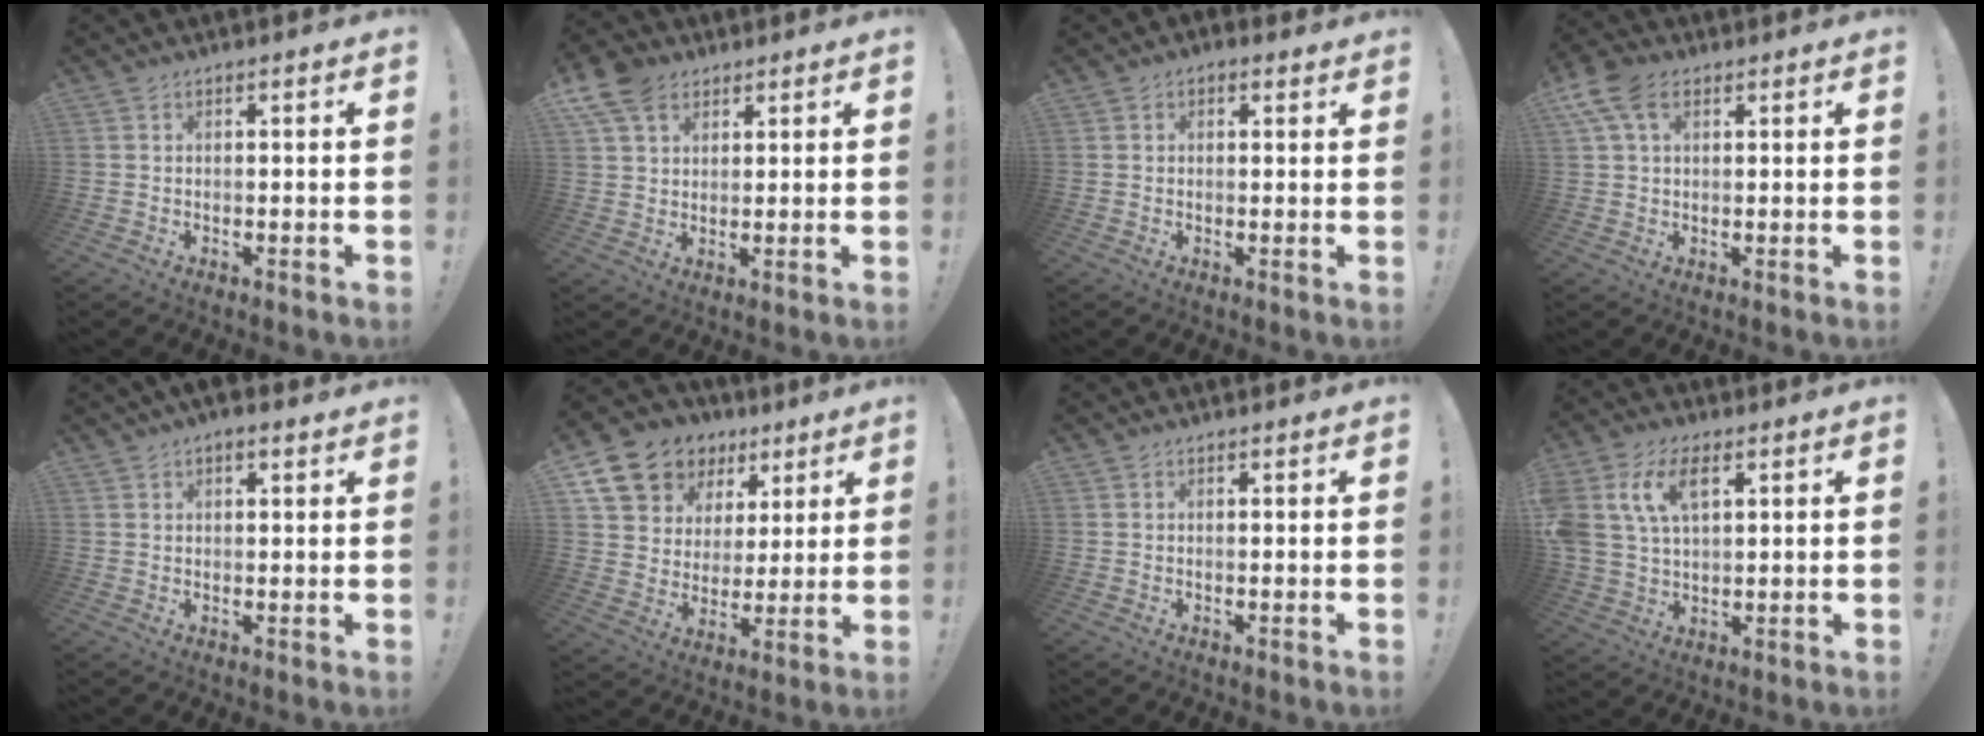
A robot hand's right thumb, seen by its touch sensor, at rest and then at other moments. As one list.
[{"total": 9.4, "force": [5.4, 6.1, 4.7], "torque": [-0.083, -0.017, 0.108]}, {"total": 1.7, "force": [0.4, 1.5, 0.6], "torque": [0.006, 0.000, 0.003]}, {"total": 9.0, "force": [4.0, 5.3, 6.1], "torque": [-0.112, 0.000, 0.078]}, {"total": 3.8, "force": [2.8, 1.9, 1.7], "torque": [-0.021, -0.008, 0.050]}, {"total": 14.0, "force": [8.3, 10.2, 4.6], "torque": [-0.081, -0.050, 0.170]}, {"total": 0.7, "force": [0.6, 0.2, -0.2], "torque": [0.019, -0.005, 0.009]}, {"total": 12.5, "force": [4.9, 7.9, 8.3], "torque": [-0.183, -0.003, 0.090]}]